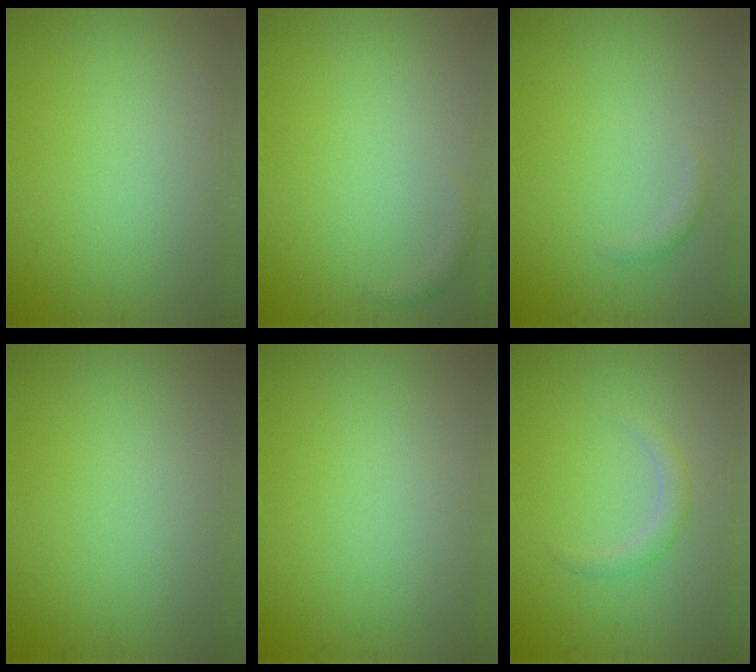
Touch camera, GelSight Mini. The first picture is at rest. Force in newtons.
{"total": 0.7, "press": 0.7, "slide": 0.1}
{"total": 0.8, "press": 0.8, "slide": 0.1}
{"total": 0.0}
{"total": 0.0}
{"total": 1.4, "press": 1.4, "slide": 0.1}